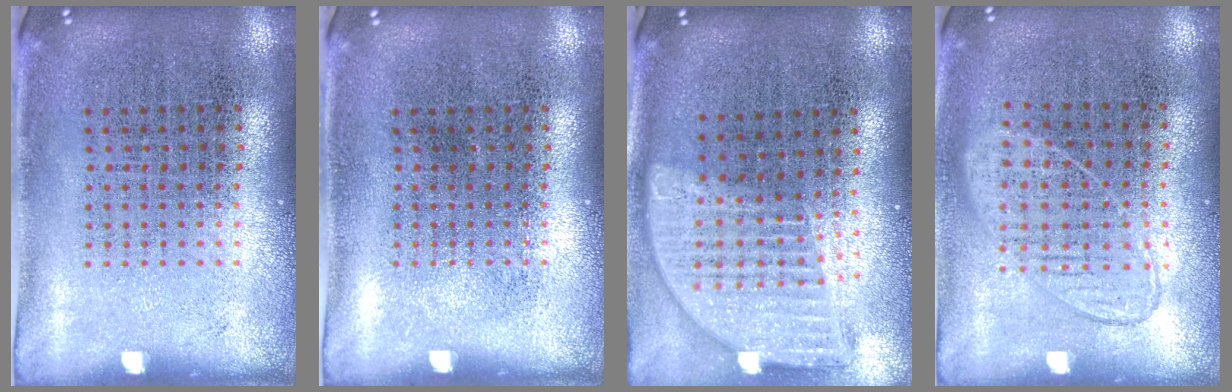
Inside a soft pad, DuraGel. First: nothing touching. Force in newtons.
{"total": 0.0}
{"total": 1.9, "press": 1.5, "slide": 1.2}
{"total": 1.0, "press": 0.9, "slide": 0.4}